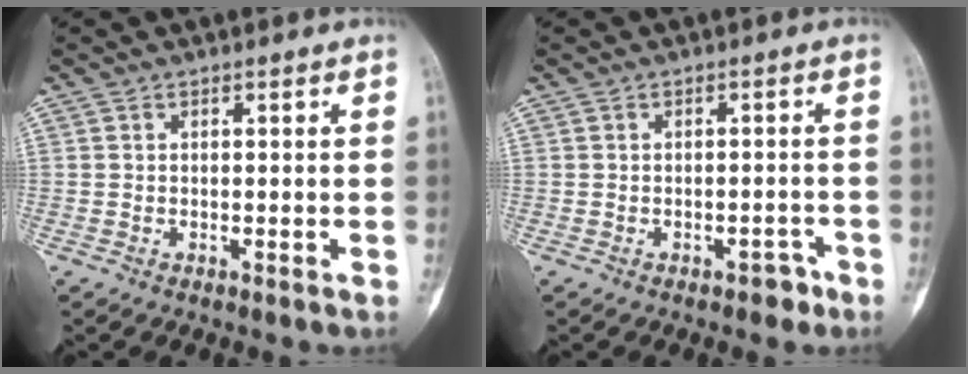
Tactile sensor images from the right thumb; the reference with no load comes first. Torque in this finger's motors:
{"motor_torque": [1.59, 1.28, 0.07, -0.27, 0.01]}